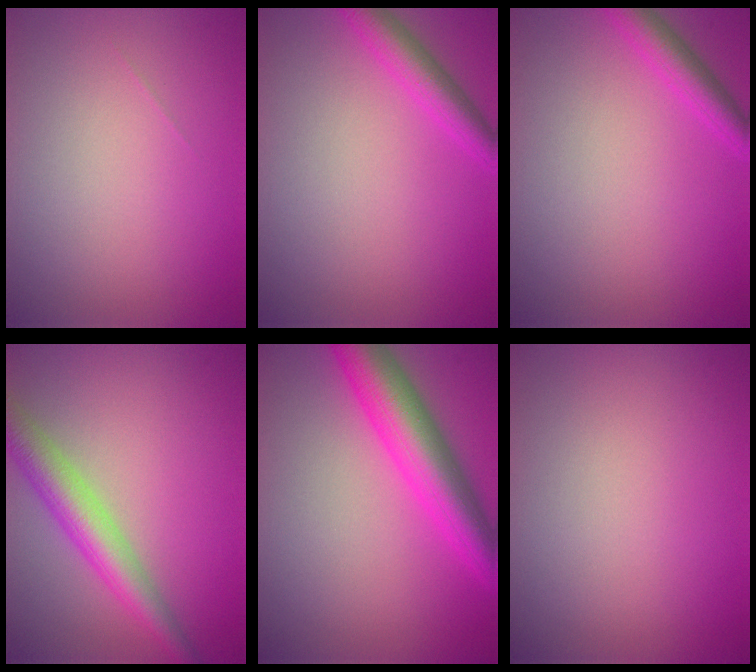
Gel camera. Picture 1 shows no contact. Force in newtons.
{"total": 3.0, "press": 3.0, "slide": 0.1}
{"total": 2.7, "press": 2.7, "slide": 0.1}
{"total": 4.9, "press": 4.9, "slide": 0.1}
{"total": 6.9, "press": 6.8, "slide": 0.5}
{"total": 0.0}